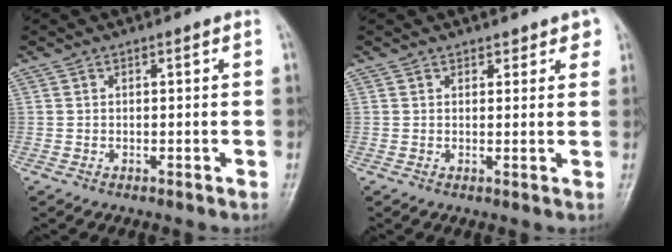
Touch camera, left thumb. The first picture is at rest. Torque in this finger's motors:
{"motor_torque": [-0.21, 0.09, -0.28, -0.30, 0.01]}